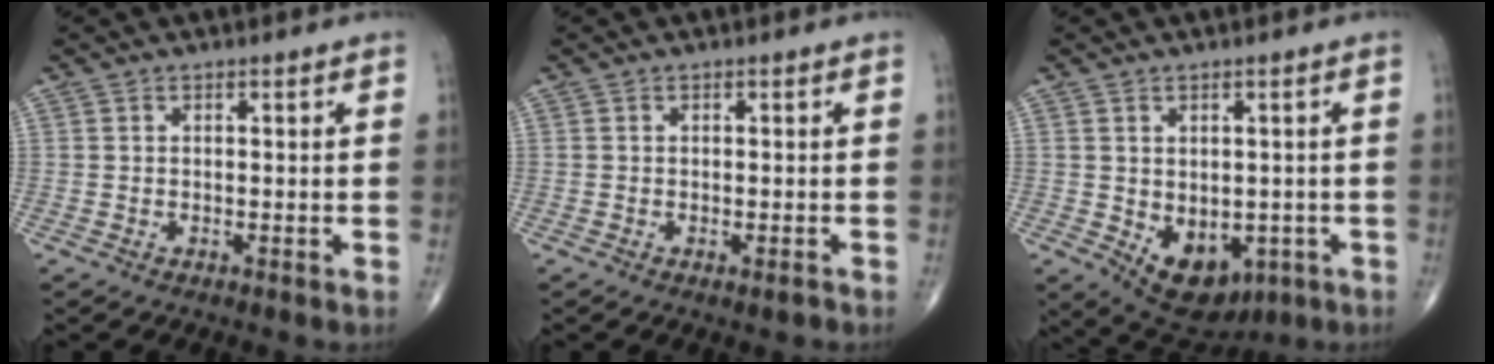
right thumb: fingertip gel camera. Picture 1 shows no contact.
{"total": 1.1, "force": [-0.6, 0.3, 0.9], "torque": [-0.012, -0.003, -0.006]}
{"total": 10.3, "force": [-3.1, 6.8, 7.0], "torque": [-0.075, -0.004, -0.025]}